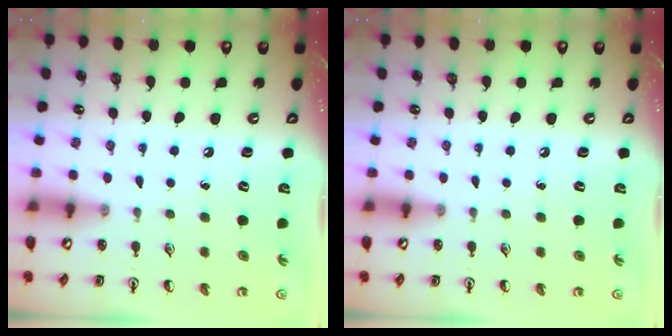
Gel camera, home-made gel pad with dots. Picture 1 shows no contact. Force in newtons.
{"total": 0.0}